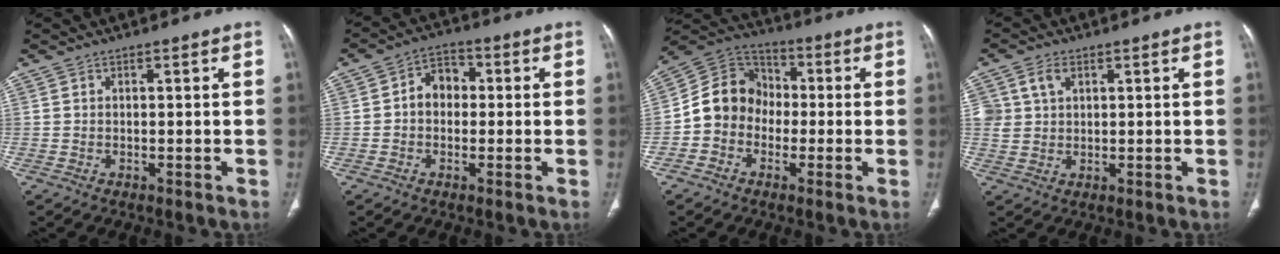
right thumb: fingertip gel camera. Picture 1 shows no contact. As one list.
[{"total": 5.9, "force": [0.0, 4.6, 3.7], "torque": [-0.036, 0.021, -0.012]}, {"total": 10.7, "force": [-1.9, 9.5, 4.7], "torque": [-0.059, 0.039, -0.049]}, {"total": 4.7, "force": [1.9, 3.3, 2.7], "torque": [-0.047, 0.003, 0.044]}]